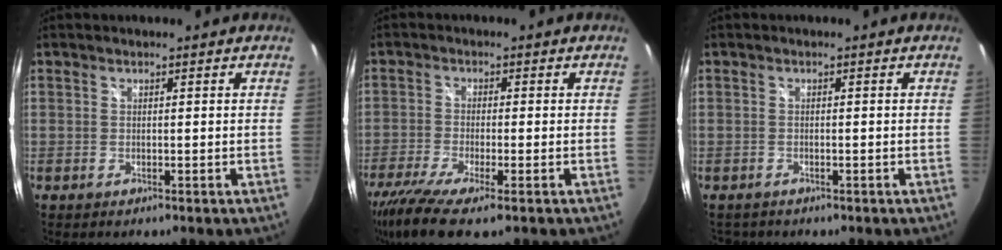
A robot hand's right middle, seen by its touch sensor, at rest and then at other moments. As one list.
[{"total": 10.7, "force": [-7.2, 2.0, 7.7], "torque": [-0.172, -0.047, -0.131]}, {"total": 2.1, "force": [-1.6, 1.2, 0.6], "torque": [-0.015, -0.007, -0.023]}]